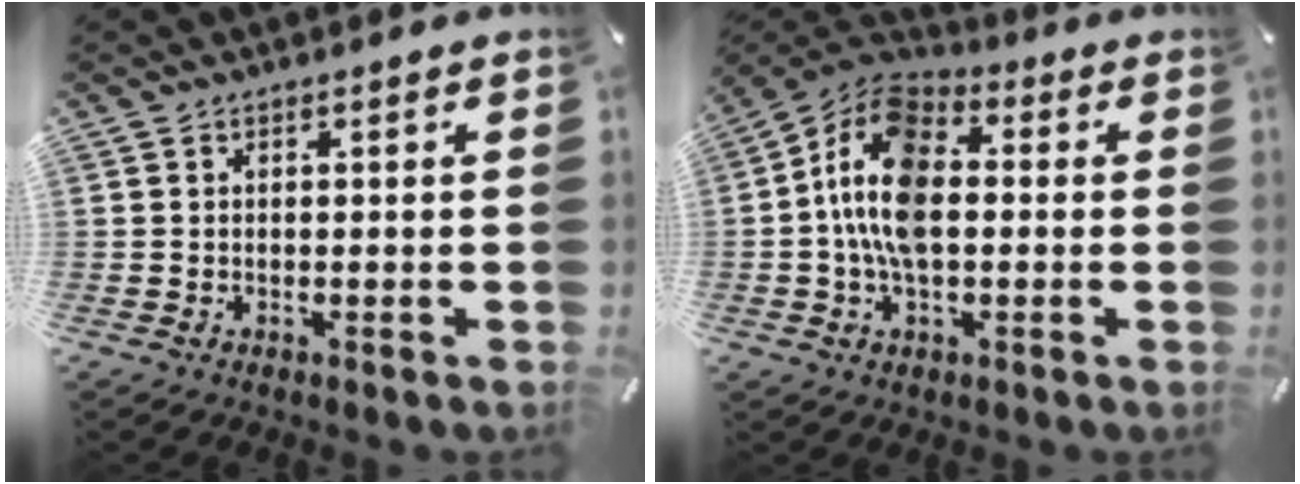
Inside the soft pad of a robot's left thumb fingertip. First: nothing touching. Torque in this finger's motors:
{"motor_torque": [2.01, 3.00, 0.49, -0.10, 0.28]}